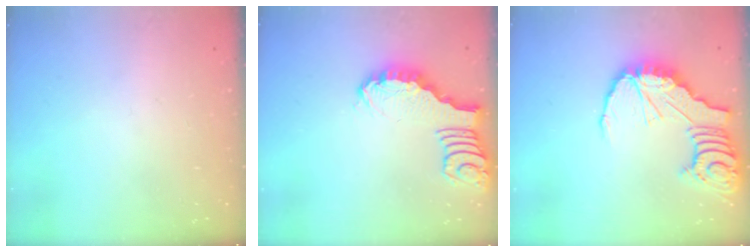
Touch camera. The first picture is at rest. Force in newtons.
{"total": 2.5, "press": 2.5, "slide": 0.2}
{"total": 15.1, "press": 15.0, "slide": 1.9}